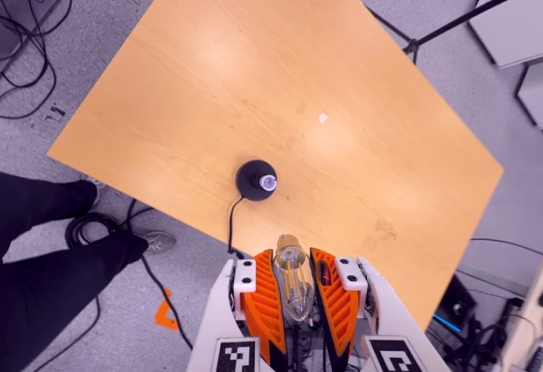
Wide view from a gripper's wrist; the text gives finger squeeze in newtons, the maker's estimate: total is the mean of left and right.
{"total": 20.9, "left": 23.4, "right": 18.3}